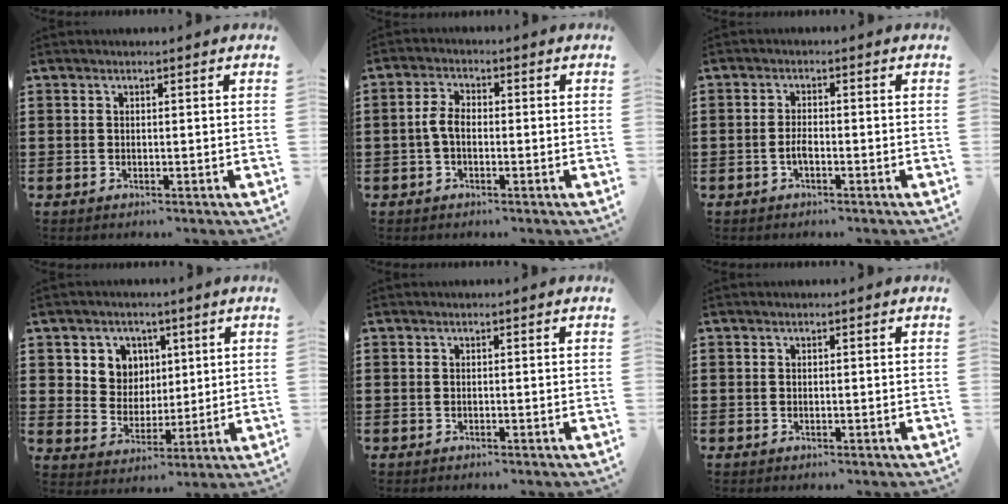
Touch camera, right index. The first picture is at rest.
{"total": 3.5, "force": [-0.8, 2.0, 2.8], "torque": [-0.075, -0.002, -0.021]}
{"total": 2.2, "force": [-0.9, 0.8, 1.8], "torque": [-0.043, -0.001, -0.019]}
{"total": 5.8, "force": [2.6, 5.2, 0.5], "torque": [-0.036, 0.004, 0.046]}
{"total": 0.0}
{"total": 0.0}